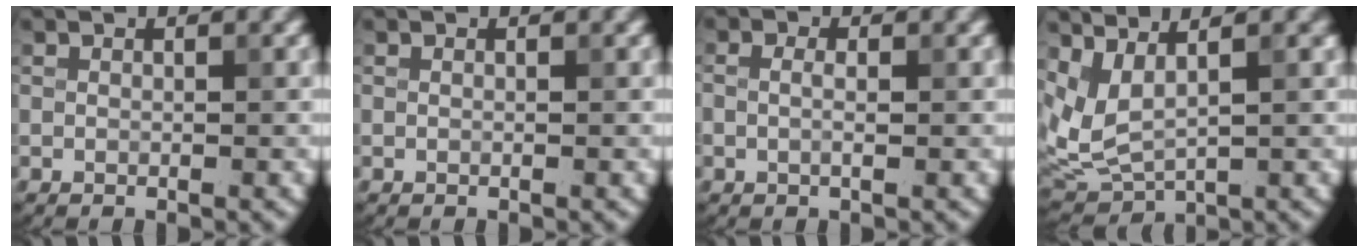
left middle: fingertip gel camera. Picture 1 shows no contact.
{"total": 0.0}
{"total": 1.8, "force": [0.4, 0.9, 1.5], "torque": [-0.016, -0.005, -0.012]}
{"total": 4.3, "force": [2.1, 1.6, 3.4], "torque": [-0.086, -0.004, 0.051]}